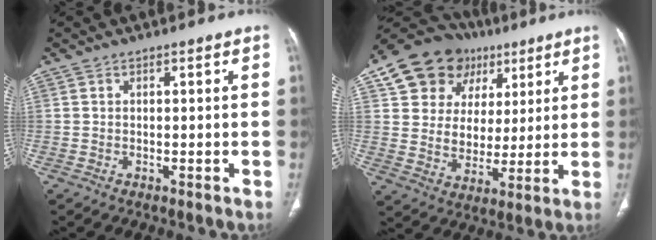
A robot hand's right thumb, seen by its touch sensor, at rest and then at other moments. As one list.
[{"total": 18.5, "force": [8.1, 14.9, 7.4], "torque": [-0.081, 0.013, 0.144]}]